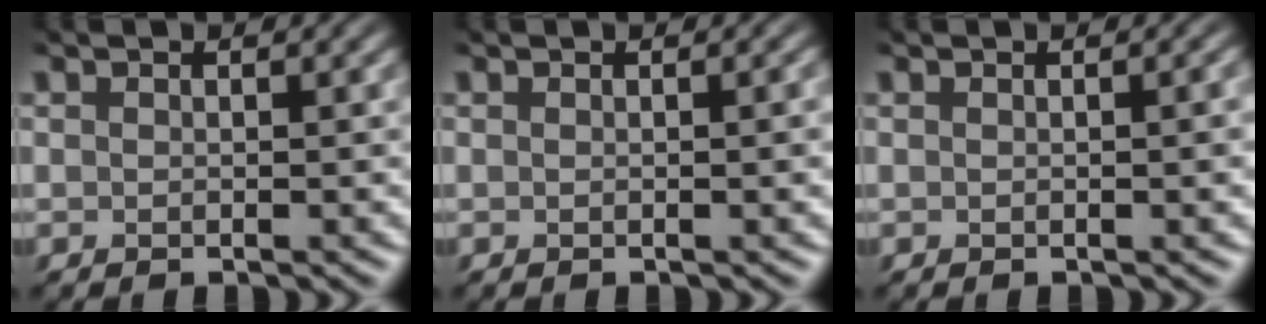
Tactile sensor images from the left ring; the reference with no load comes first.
{"total": 2.4, "force": [0.4, 1.0, 2.2], "torque": [-0.015, 0.007, -0.002]}
{"total": 3.2, "force": [0.5, 1.4, 2.8], "torque": [-0.019, 0.012, -0.005]}